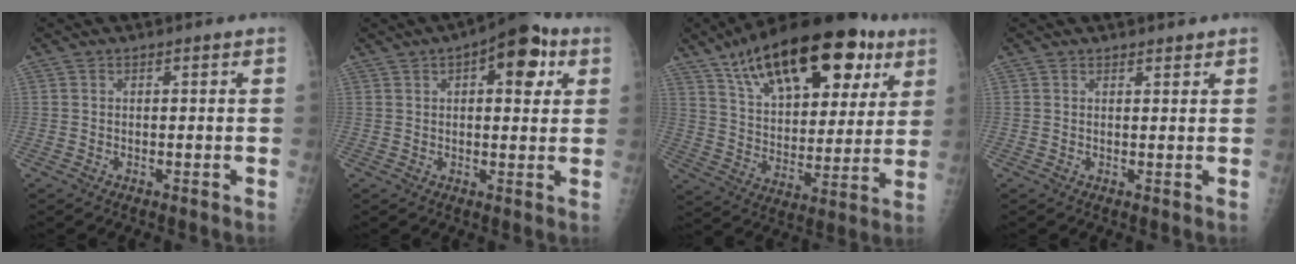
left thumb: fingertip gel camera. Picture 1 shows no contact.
{"total": 11.0, "force": [4.4, 5.0, 8.7], "torque": [-0.083, 0.003, 0.050]}
{"total": 27.3, "force": [15.2, 12.9, 18.6], "torque": [-0.263, -0.021, 0.244]}
{"total": 1.3, "force": [1.1, 0.5, 0.4], "torque": [0.000, -0.008, 0.015]}